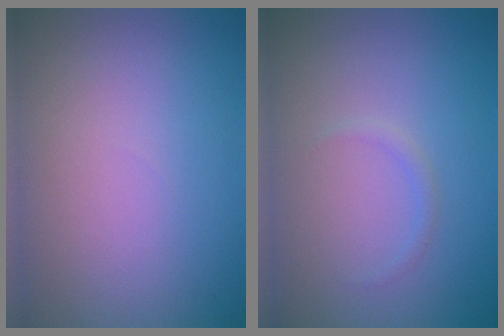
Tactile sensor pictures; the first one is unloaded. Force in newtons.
{"total": 0.7, "press": 0.7, "slide": 0.1}